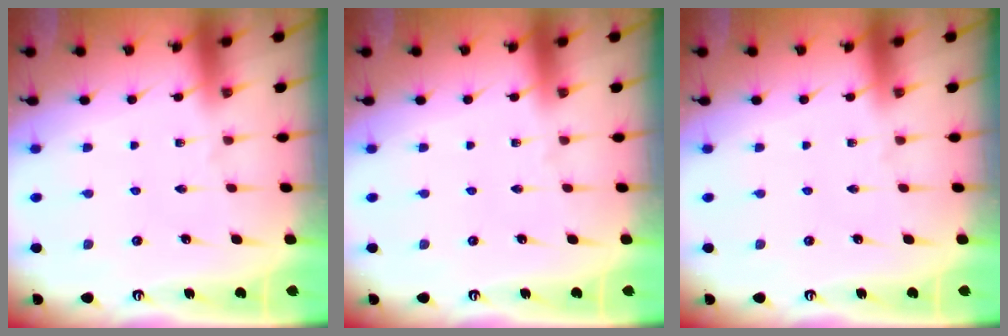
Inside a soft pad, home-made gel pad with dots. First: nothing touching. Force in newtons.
{"total": 0.0}
{"total": 0.0}